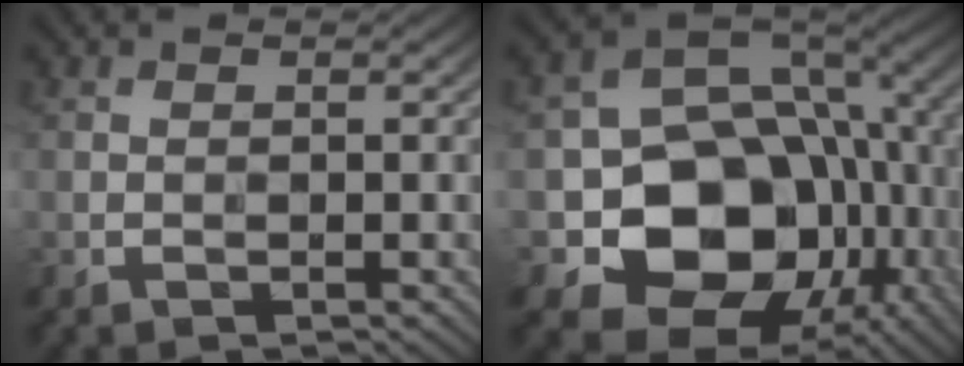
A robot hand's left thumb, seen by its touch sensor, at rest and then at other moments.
{"total": 15.9, "force": [-3.5, 12.7, 8.9], "torque": [-0.145, -0.042, -0.050]}